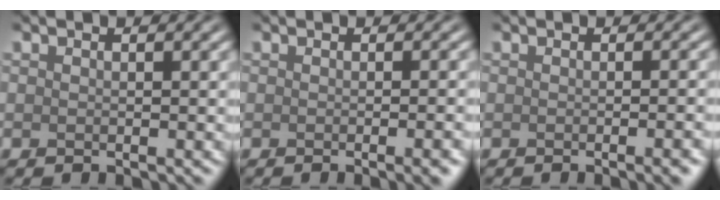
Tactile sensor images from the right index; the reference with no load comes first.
{"total": 3.5, "force": [-1.1, 1.2, 3.1], "torque": [-0.017, 0.000, -0.011]}
{"total": 3.2, "force": [-1.1, 1.0, 2.8], "torque": [-0.014, 0.001, -0.012]}